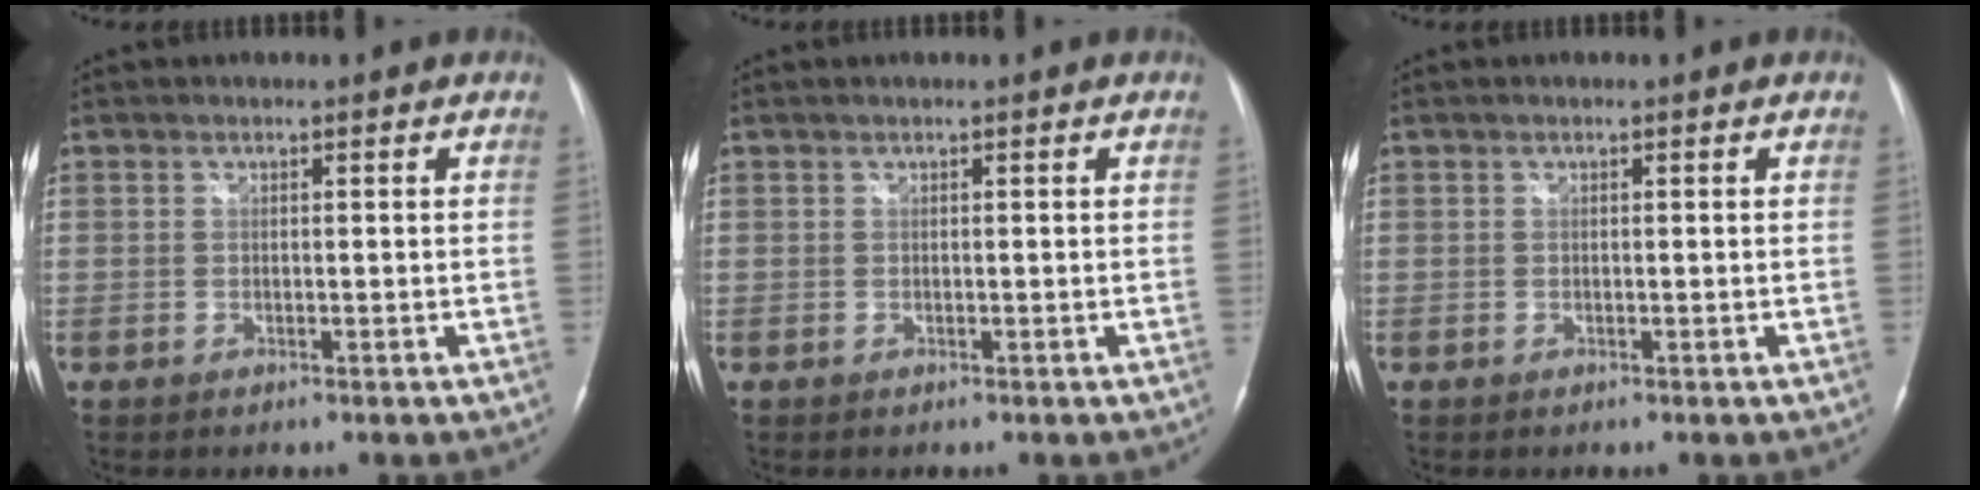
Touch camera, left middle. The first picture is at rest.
{"total": 0.0}
{"total": 0.0}